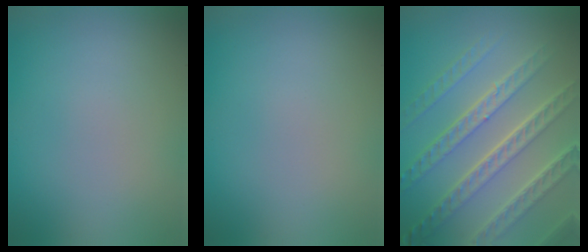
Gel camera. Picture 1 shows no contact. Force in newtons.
{"total": 0.0}
{"total": 8.1, "press": 5.6, "slide": 5.9}